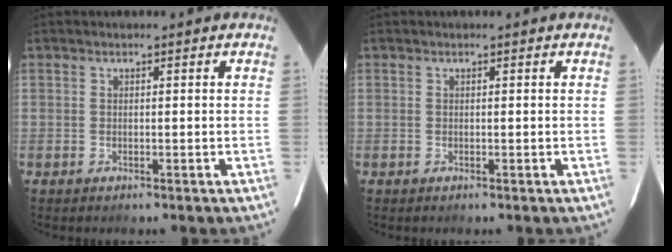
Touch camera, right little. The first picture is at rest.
{"total": 0.0}